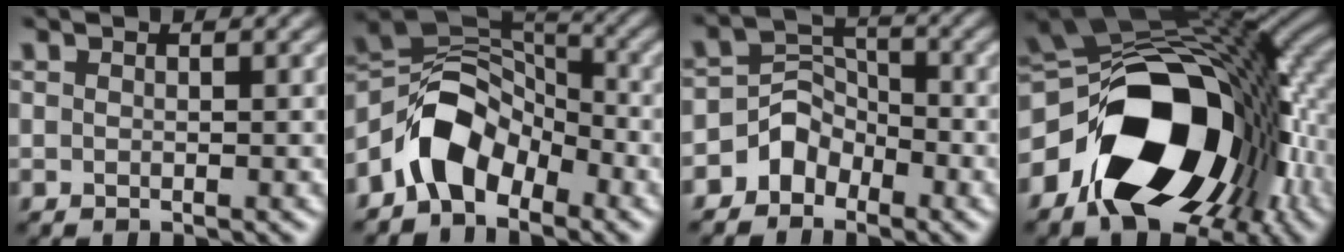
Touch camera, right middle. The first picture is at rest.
{"total": 6.8, "force": [-3.8, 4.3, 3.7], "torque": [-0.048, 0.010, -0.081]}
{"total": 3.5, "force": [-2.2, 2.5, 1.0], "torque": [-0.005, 0.010, -0.045]}
{"total": 18.6, "force": [-5.4, 11.9, 13.3], "torque": [-0.229, -0.026, -0.083]}